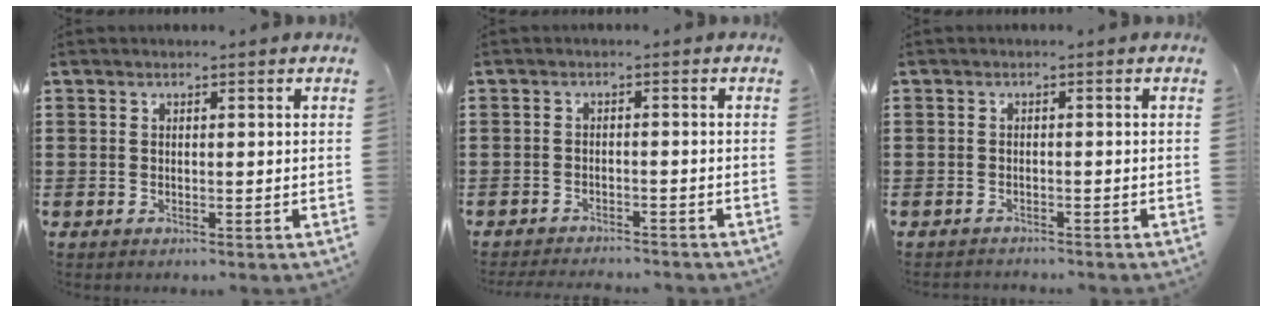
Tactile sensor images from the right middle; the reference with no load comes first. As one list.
[{"total": 2.0, "force": [-2.0, 0.1, 0.1], "torque": [-0.007, -0.001, -0.042]}, {"total": 1.2, "force": [-1.1, 0.2, -0.2], "torque": [0.001, 0.004, -0.026]}]